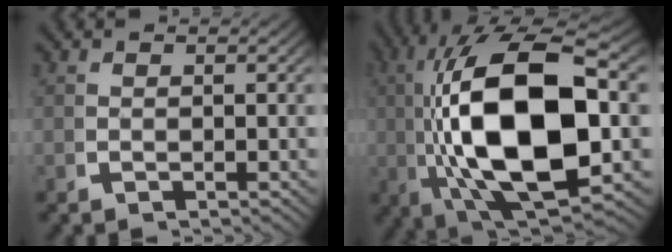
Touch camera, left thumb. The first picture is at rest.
{"total": 20.7, "force": [-0.6, 10.5, 17.9], "torque": [-0.360, -0.051, 0.021]}